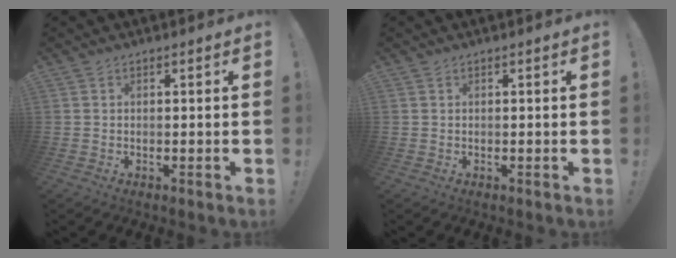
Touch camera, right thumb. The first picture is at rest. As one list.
[{"total": 0.0}]